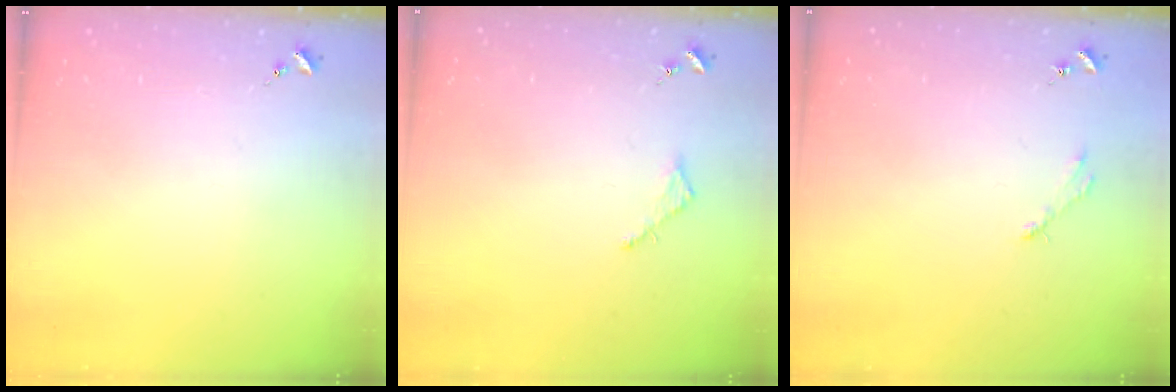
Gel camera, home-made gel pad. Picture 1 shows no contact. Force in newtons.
{"total": 2.5, "press": 2.5, "slide": 0.2}
{"total": 2.5, "press": 2.5, "slide": 0.3}